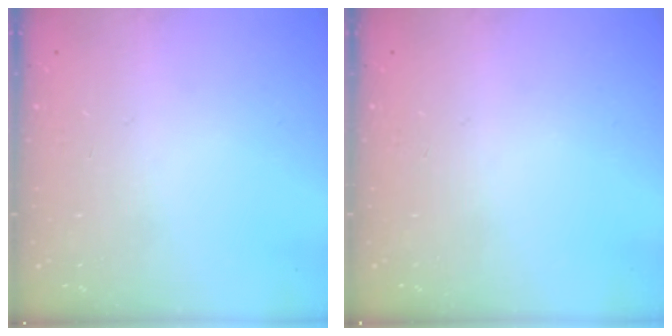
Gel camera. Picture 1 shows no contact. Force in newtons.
{"total": 0.0}